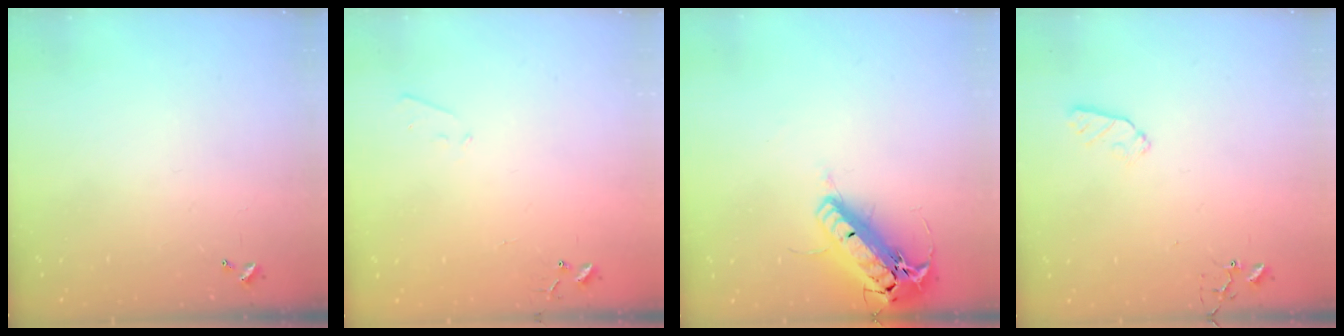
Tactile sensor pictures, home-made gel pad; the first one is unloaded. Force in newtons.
{"total": 4.2, "press": 4.2, "slide": 0.6}
{"total": 22.0, "press": 21.5, "slide": 4.5}
{"total": 5.4, "press": 5.3, "slide": 0.7}